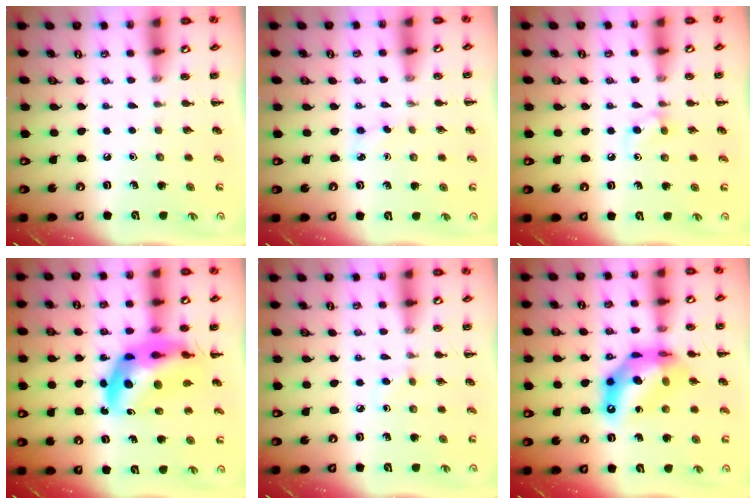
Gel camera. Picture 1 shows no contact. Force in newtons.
{"total": 2.8, "press": 2.7, "slide": 0.8}
{"total": 4.3, "press": 3.9, "slide": 1.6}
{"total": 15.9, "press": 15.3, "slide": 4.5}
{"total": 2.3, "press": 2.1, "slide": 1.0}
{"total": 14.3, "press": 13.8, "slide": 3.8}